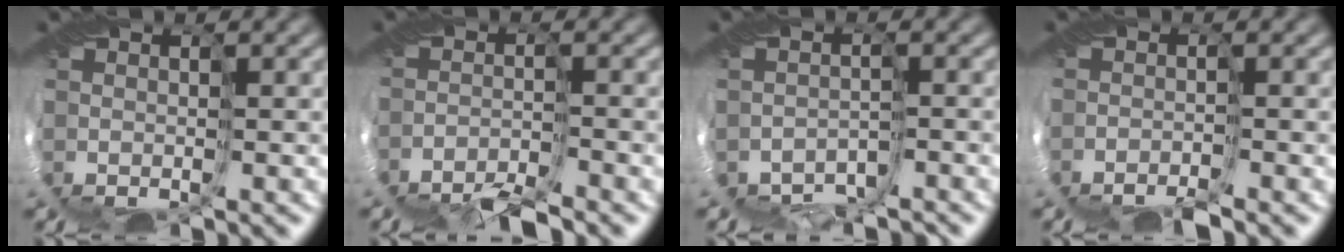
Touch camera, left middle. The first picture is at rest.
{"total": 5.0, "force": [-4.9, 0.0, 0.7], "torque": [-0.014, -0.006, -0.098]}
{"total": 3.5, "force": [-3.5, 0.5, -0.4], "torque": [0.008, -0.017, -0.062]}
{"total": 2.5, "force": [-2.4, -0.1, 0.2], "torque": [0.006, -0.001, -0.051]}